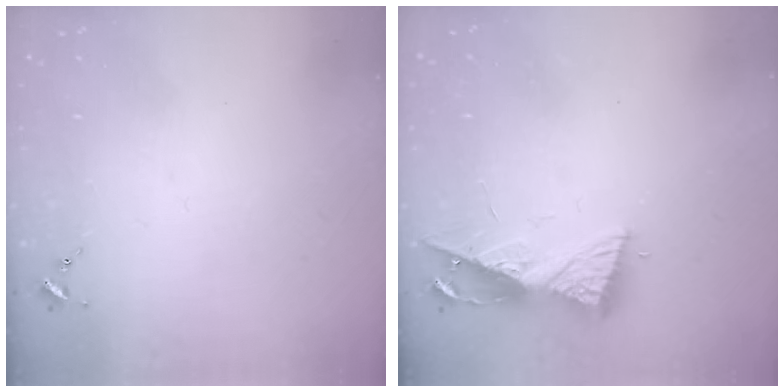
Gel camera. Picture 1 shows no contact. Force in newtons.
{"total": 8.7, "press": 8.7, "slide": 0.6}